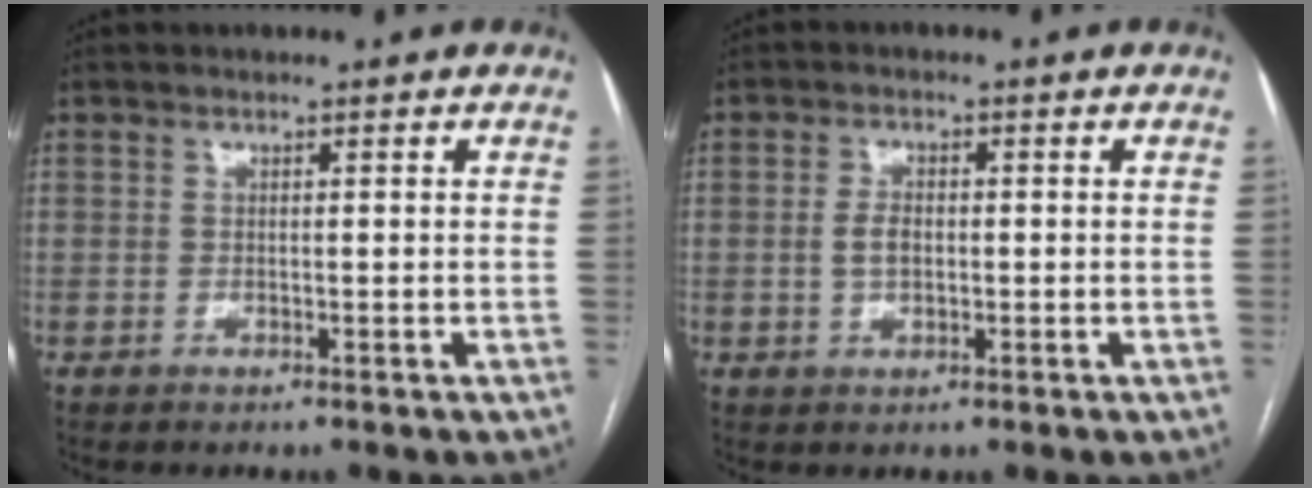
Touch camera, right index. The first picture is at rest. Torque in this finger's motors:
{"motor_torque": [0.31, 0.07, 0.07, 0.02]}